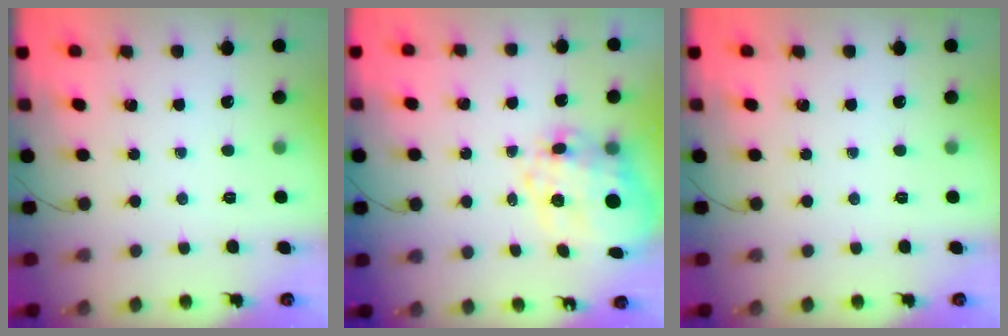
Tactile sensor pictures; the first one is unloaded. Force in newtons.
{"total": 12.3, "press": 11.9, "slide": 2.9}
{"total": 0.0}